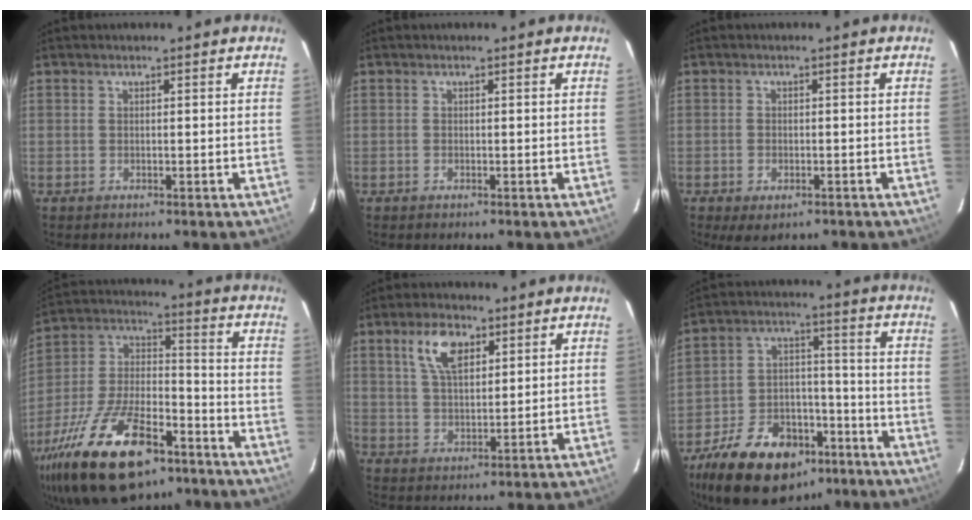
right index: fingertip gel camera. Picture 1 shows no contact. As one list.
[{"total": 0.0}, {"total": 3.9, "force": [-2.1, 2.2, 2.3], "torque": [-0.048, -0.012, -0.031]}, {"total": 25.9, "force": [-15.5, 11.3, 17.3], "torque": [-0.343, -0.012, -0.259]}, {"total": 7.8, "force": [3.9, 3.9, 5.6], "torque": [-0.106, 0.014, 0.074]}, {"total": 20.8, "force": [-13.6, 11.7, 10.6], "torque": [-0.220, 0.023, -0.205]}]